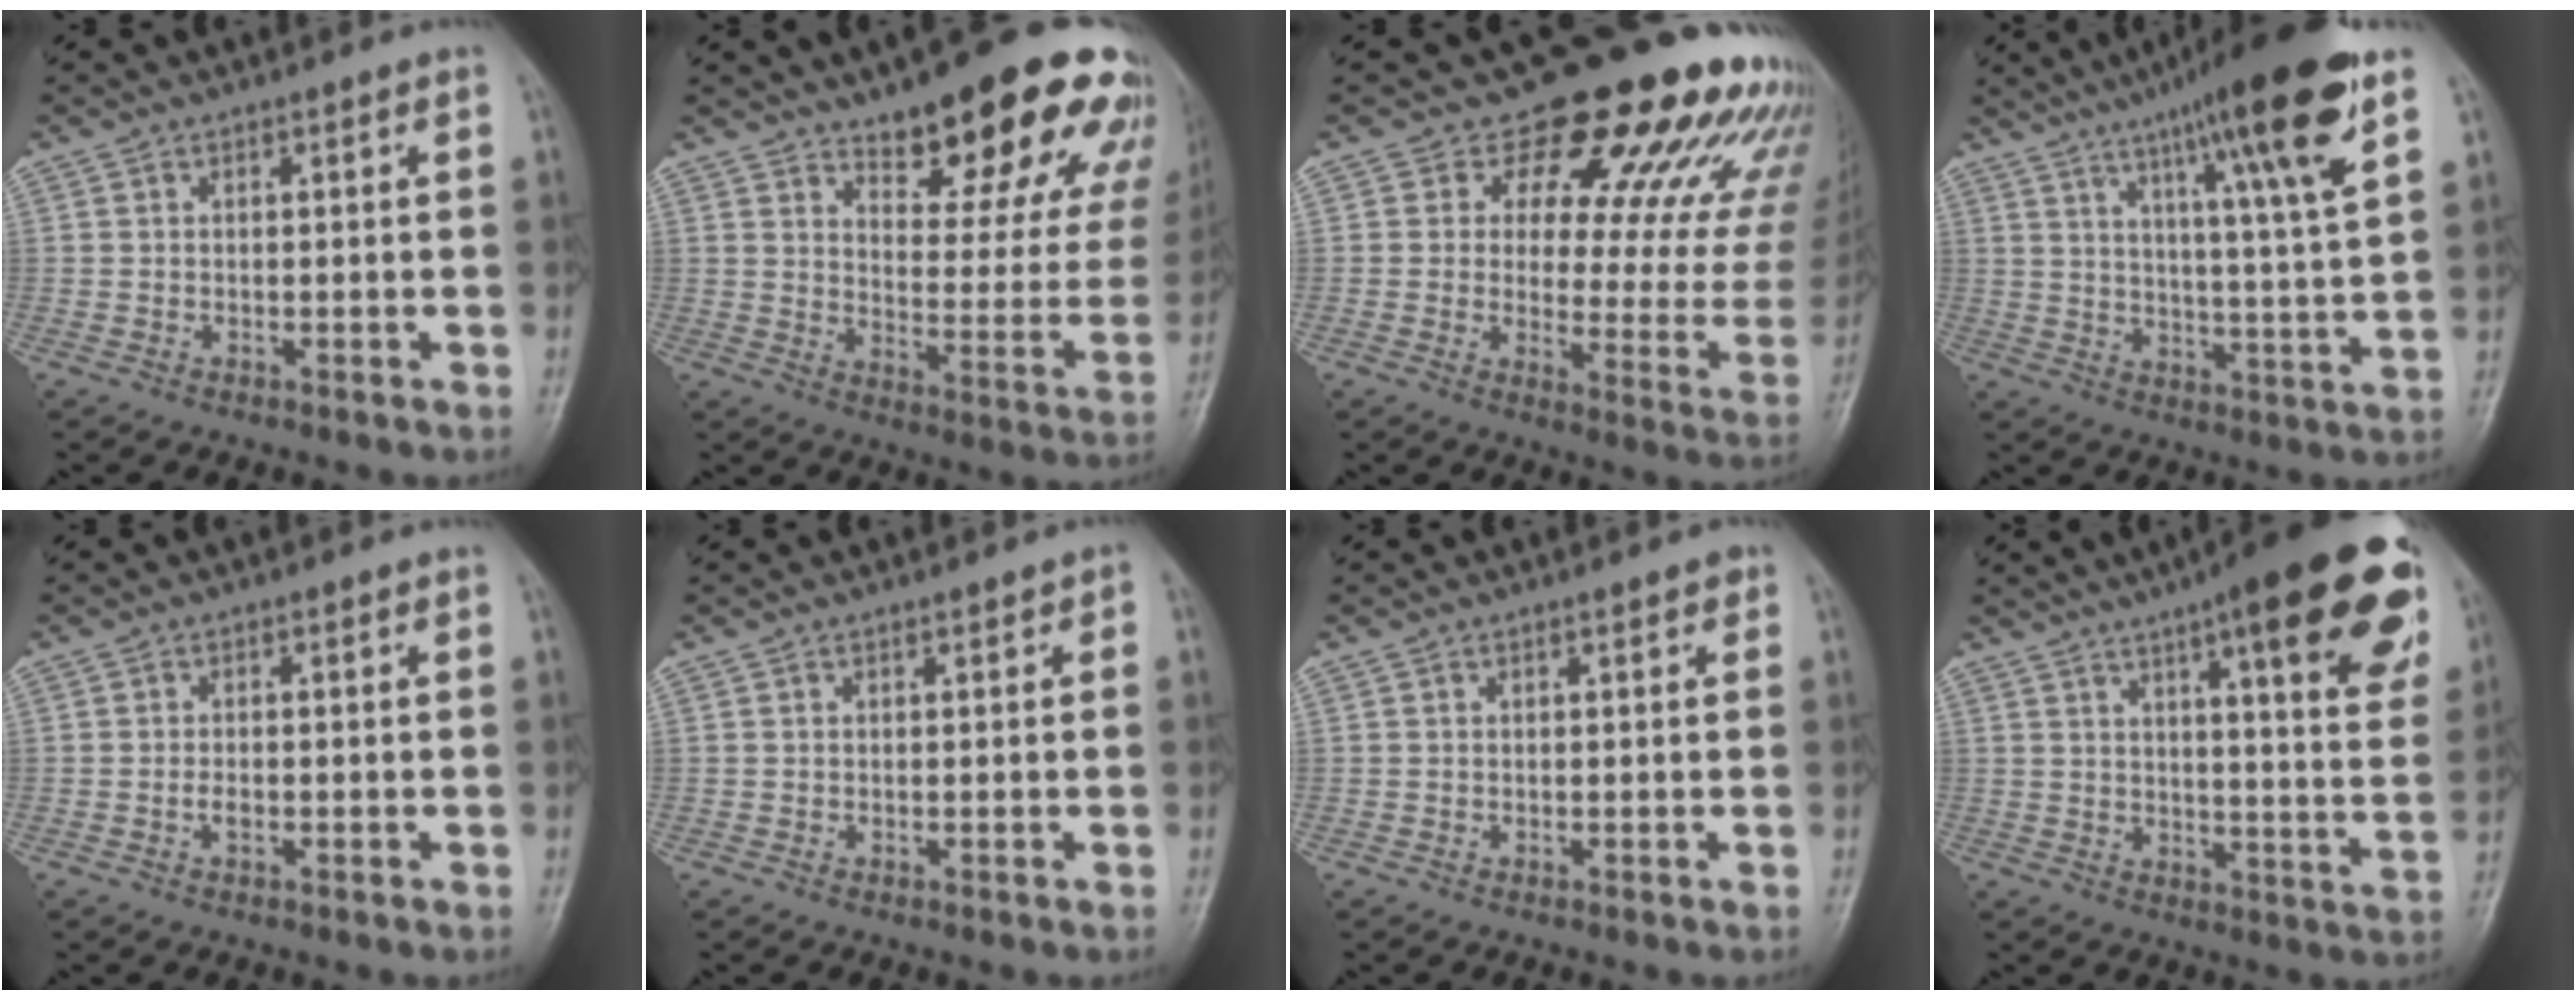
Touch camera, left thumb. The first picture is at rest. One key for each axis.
{"total": 22.2, "fx": 15.7, "fy": 7.6, "fz": 13.7, "tx": -0.119, "ty": -0.088, "tz": 0.205}
{"total": 21.7, "fx": 15.8, "fy": 9.1, "fz": 11.8, "tx": -0.086, "ty": -0.083, "tz": 0.182}
{"total": 19.0, "fx": 10.6, "fy": 1.9, "fz": 15.6, "tx": -0.224, "ty": -0.037, "tz": 0.159}
{"total": 1.4, "fx": -0.5, "fy": 0.8, "fz": 1.0, "tx": -0.010, "ty": 0.001, "tz": -0.011}
{"total": 0.5, "fx": 0.2, "fy": 0.4, "fz": 0.3, "tx": 0.010, "ty": 0.001, "tz": -0.001}
{"total": 0.9, "fx": 0.4, "fy": 0.5, "fz": 0.6, "tx": 0.005, "ty": 0.000, "tz": 0.002}
{"total": 24.4, "fx": 13.1, "fy": 5.8, "fz": 19.7, "tx": -0.239, "ty": -0.029, "tz": 0.167}